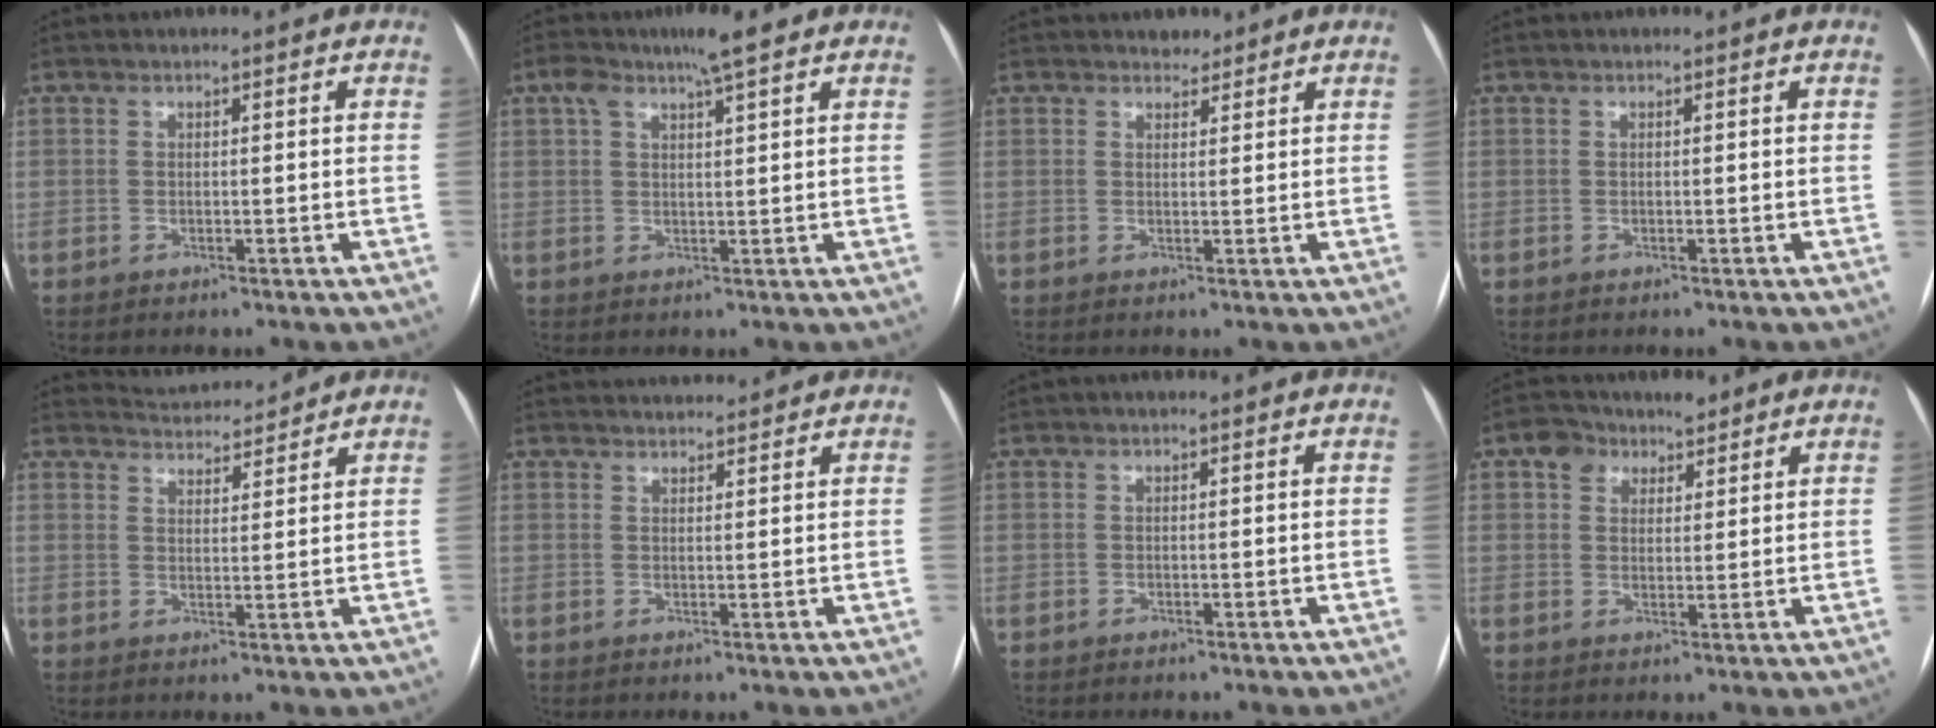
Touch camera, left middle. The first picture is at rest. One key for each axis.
{"total": 6.1, "fx": 3.9, "fy": 0.6, "fz": 4.6, "tx": -0.085, "ty": 0.024, "tz": 0.067}
{"total": 1.6, "fx": 1.4, "fy": 0.8, "fz": 0.0, "tx": -0.001, "ty": -0.001, "tz": 0.020}
{"total": 0.0}
{"total": 5.5, "fx": 5.5, "fy": 0.4, "fz": -0.2, "tx": -0.008, "ty": 0.012, "tz": 0.082}
{"total": 5.3, "fx": 5.2, "fy": 0.8, "fz": 0.7, "tx": -0.010, "ty": 0.023, "tz": 0.067}
{"total": 0.0}
{"total": 5.0, "fx": 3.1, "fy": 3.6, "fz": 1.7, "tx": -0.031, "ty": 0.020, "tz": 0.052}